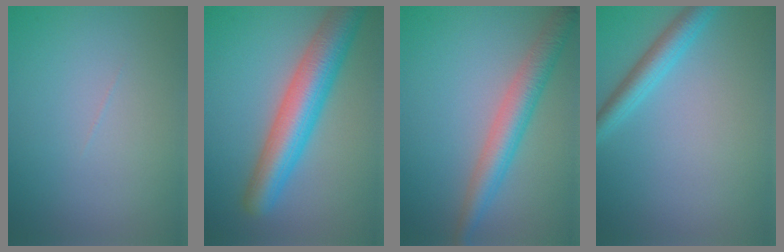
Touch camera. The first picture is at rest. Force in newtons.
{"total": 7.1, "press": 7.1, "slide": 0.1}
{"total": 4.2, "press": 4.2, "slide": 0.1}
{"total": 3.0, "press": 2.9, "slide": 0.2}